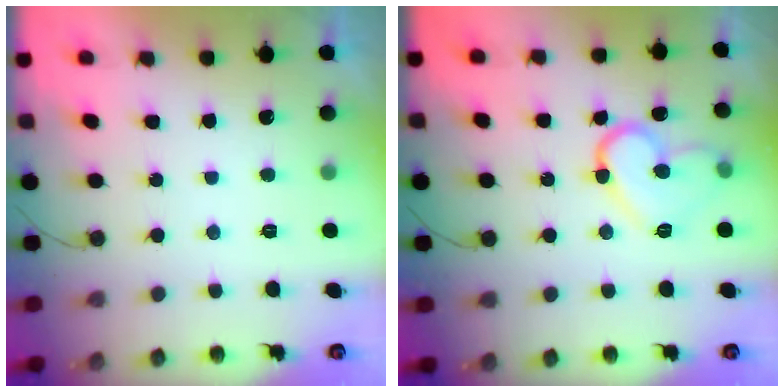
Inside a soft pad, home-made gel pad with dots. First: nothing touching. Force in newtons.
{"total": 12.4, "press": 12.4, "slide": 0.8}